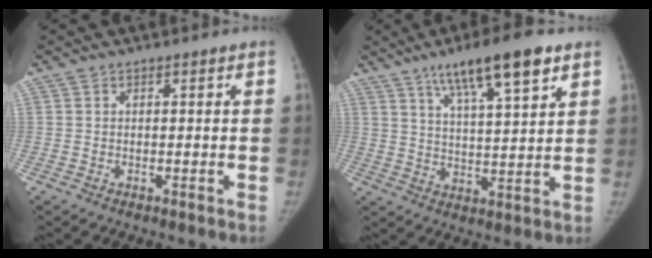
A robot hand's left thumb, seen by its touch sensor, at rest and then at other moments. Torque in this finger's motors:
{"motor_torque": [1.17, 0.21, 1.56, -1.21, 0.25]}